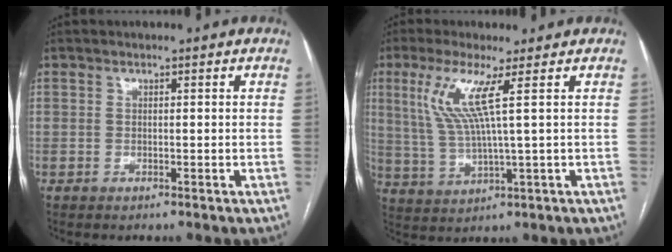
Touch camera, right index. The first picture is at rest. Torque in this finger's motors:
{"motor_torque": [1.10, 0.48, 0.67, 0.21]}